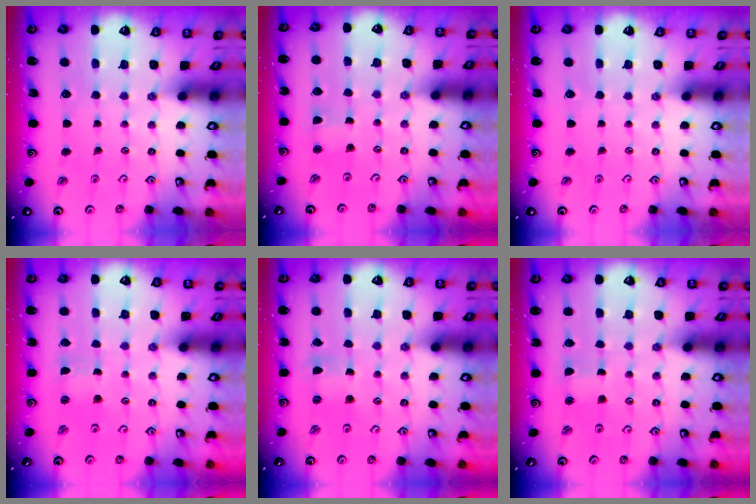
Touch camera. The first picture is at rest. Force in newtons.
{"total": 1.9, "press": 1.8, "slide": 0.4}
{"total": 0.0}
{"total": 0.0}
{"total": 0.0}
{"total": 0.9, "press": 0.9, "slide": 0.0}